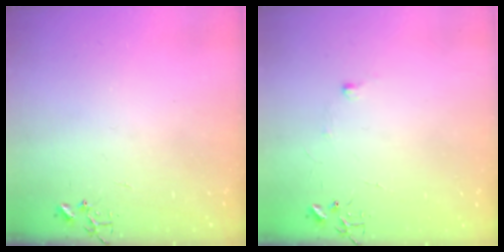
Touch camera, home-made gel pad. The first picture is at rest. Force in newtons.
{"total": 4.2, "press": 4.1, "slide": 0.6}